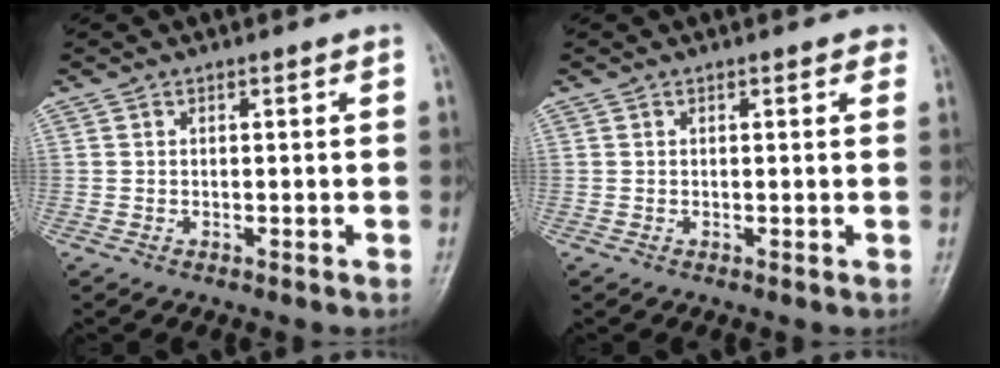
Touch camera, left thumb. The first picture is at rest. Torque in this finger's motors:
{"motor_torque": [-0.17, 0.04, -0.02, -0.01, 0.03]}